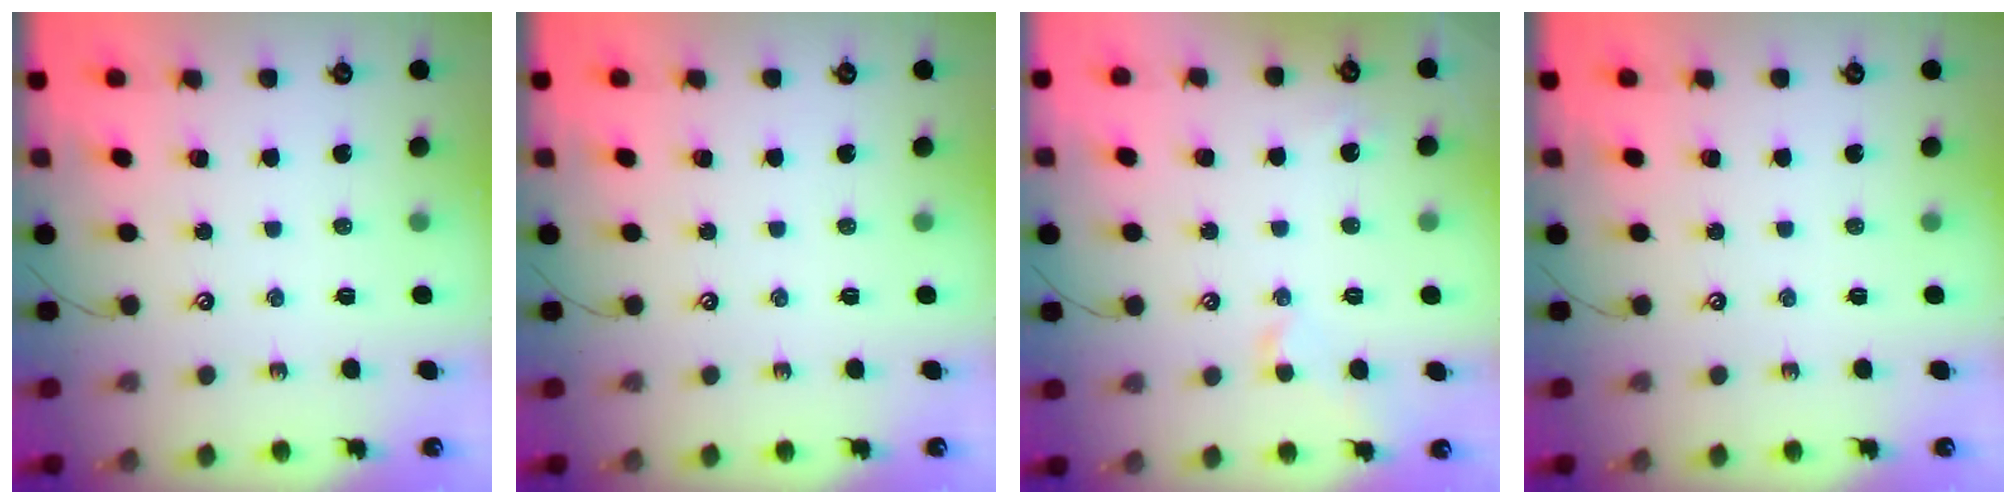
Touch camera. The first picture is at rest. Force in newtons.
{"total": 0.0}
{"total": 0.5, "press": 0.2, "slide": 0.5}
{"total": 0.0}